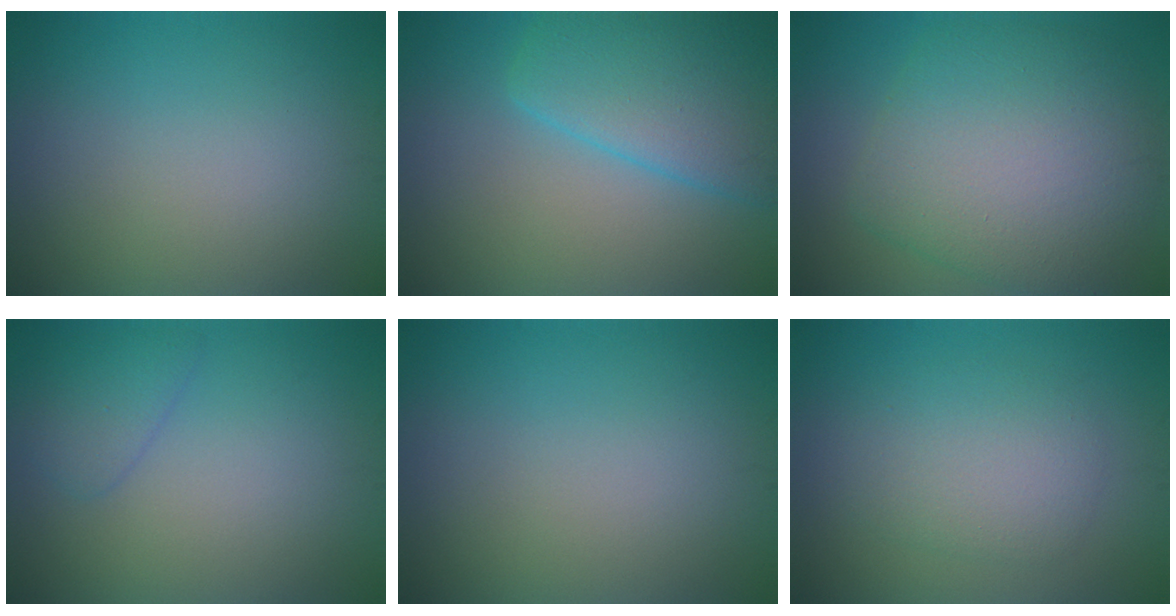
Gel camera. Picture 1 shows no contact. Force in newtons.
{"total": 7.0, "press": 7.0, "slide": 0.3}
{"total": 9.3, "press": 9.3, "slide": 0.3}
{"total": 1.8, "press": 1.8, "slide": 0.2}
{"total": 0.0}
{"total": 3.6, "press": 3.6, "slide": 0.2}